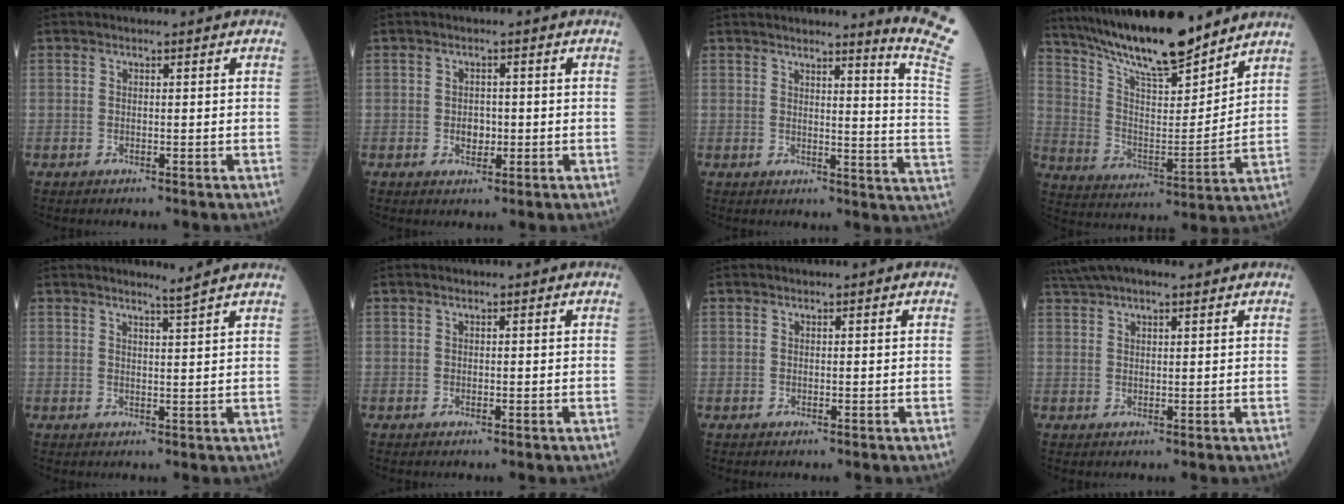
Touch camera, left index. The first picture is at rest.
{"total": 2.3, "force": [-0.4, 1.7, 1.5], "torque": [-0.023, 0.004, -0.003]}
{"total": 10.5, "force": [8.8, -3.5, 4.5], "torque": [-0.061, -0.103, 0.084]}
{"total": 17.8, "force": [15.1, 2.5, 9.1], "torque": [-0.162, -0.001, 0.270]}
{"total": 2.5, "force": [2.2, -1.1, 0.5], "torque": [-0.025, -0.014, 0.036]}
{"total": 0.0}
{"total": 0.0}
{"total": 7.1, "force": [5.7, 1.4, 4.0], "torque": [-0.070, 0.046, 0.099]}